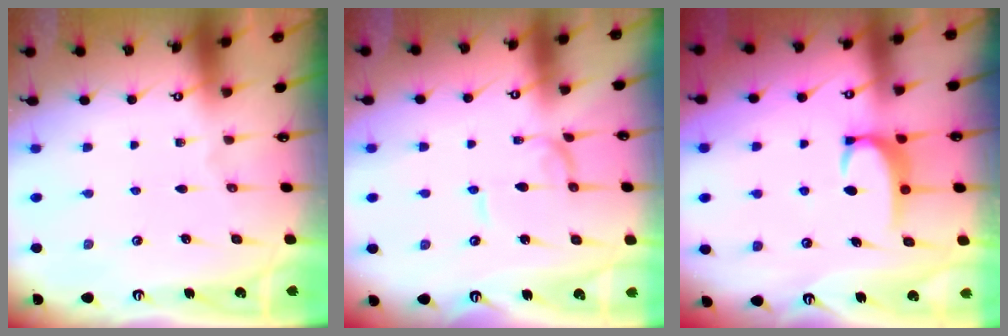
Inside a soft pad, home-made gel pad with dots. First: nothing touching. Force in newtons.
{"total": 0.6, "press": 0.6, "slide": 0.1}
{"total": 3.5, "press": 3.4, "slide": 0.4}